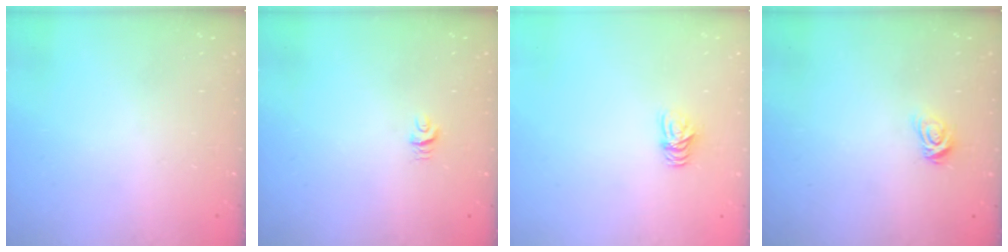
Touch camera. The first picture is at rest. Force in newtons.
{"total": 4.5, "press": 4.5, "slide": 0.5}
{"total": 5.3, "press": 5.3, "slide": 0.6}
{"total": 5.5, "press": 5.5, "slide": 0.4}